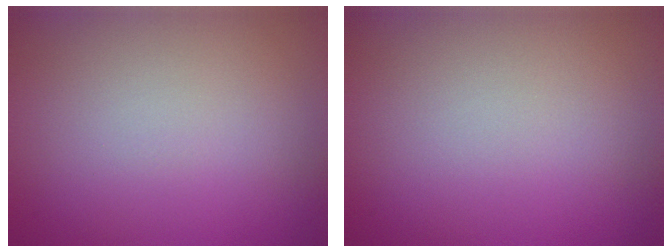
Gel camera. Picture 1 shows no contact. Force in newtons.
{"total": 0.0}